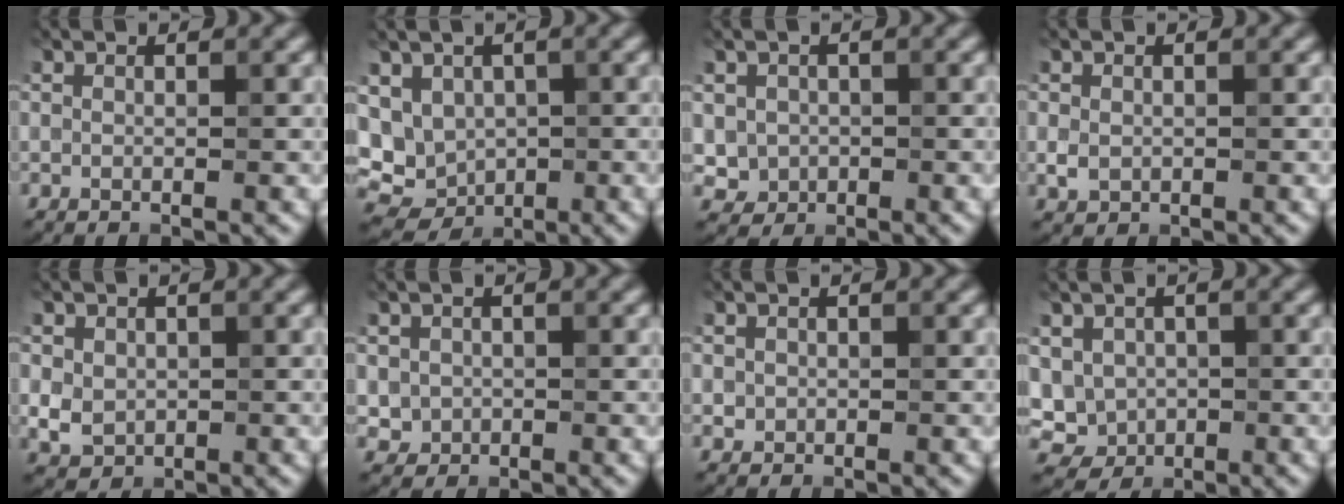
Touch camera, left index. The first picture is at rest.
{"total": 5.8, "force": [0.3, 5.0, 2.9], "torque": [-0.039, -0.005, 0.011]}
{"total": 2.1, "force": [0.0, 2.0, 0.5], "torque": [-0.004, -0.006, 0.003]}
{"total": 1.3, "force": [-0.1, 1.1, 0.7], "torque": [-0.013, -0.004, -0.001]}
{"total": 2.6, "force": [0.1, 2.3, 1.2], "torque": [-0.025, -0.004, 0.004]}
{"total": 1.6, "force": [0.0, 1.6, 0.3], "torque": [0.003, -0.005, 0.001]}
{"total": 0.8, "force": [0.1, 0.8, 0.1], "torque": [0.004, -0.004, 0.001]}
{"total": 4.5, "force": [0.1, 4.0, 1.9], "torque": [-0.034, 0.004, -0.004]}